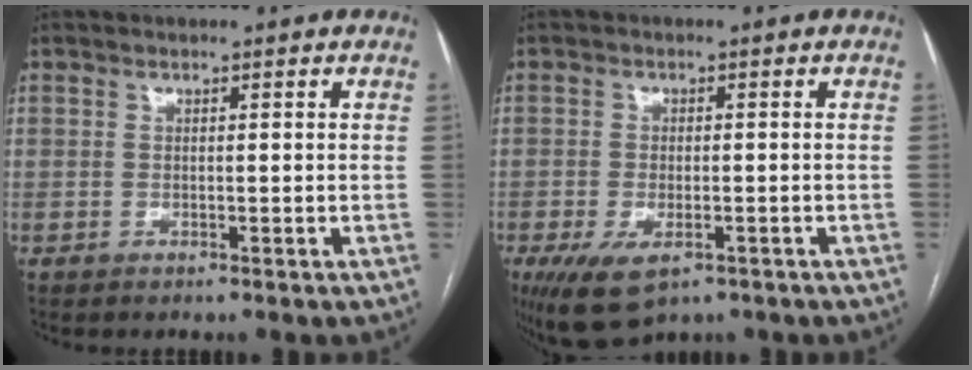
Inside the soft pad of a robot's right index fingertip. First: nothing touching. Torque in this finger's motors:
{"motor_torque": [0.96, -0.66, 0.47, 0.08]}